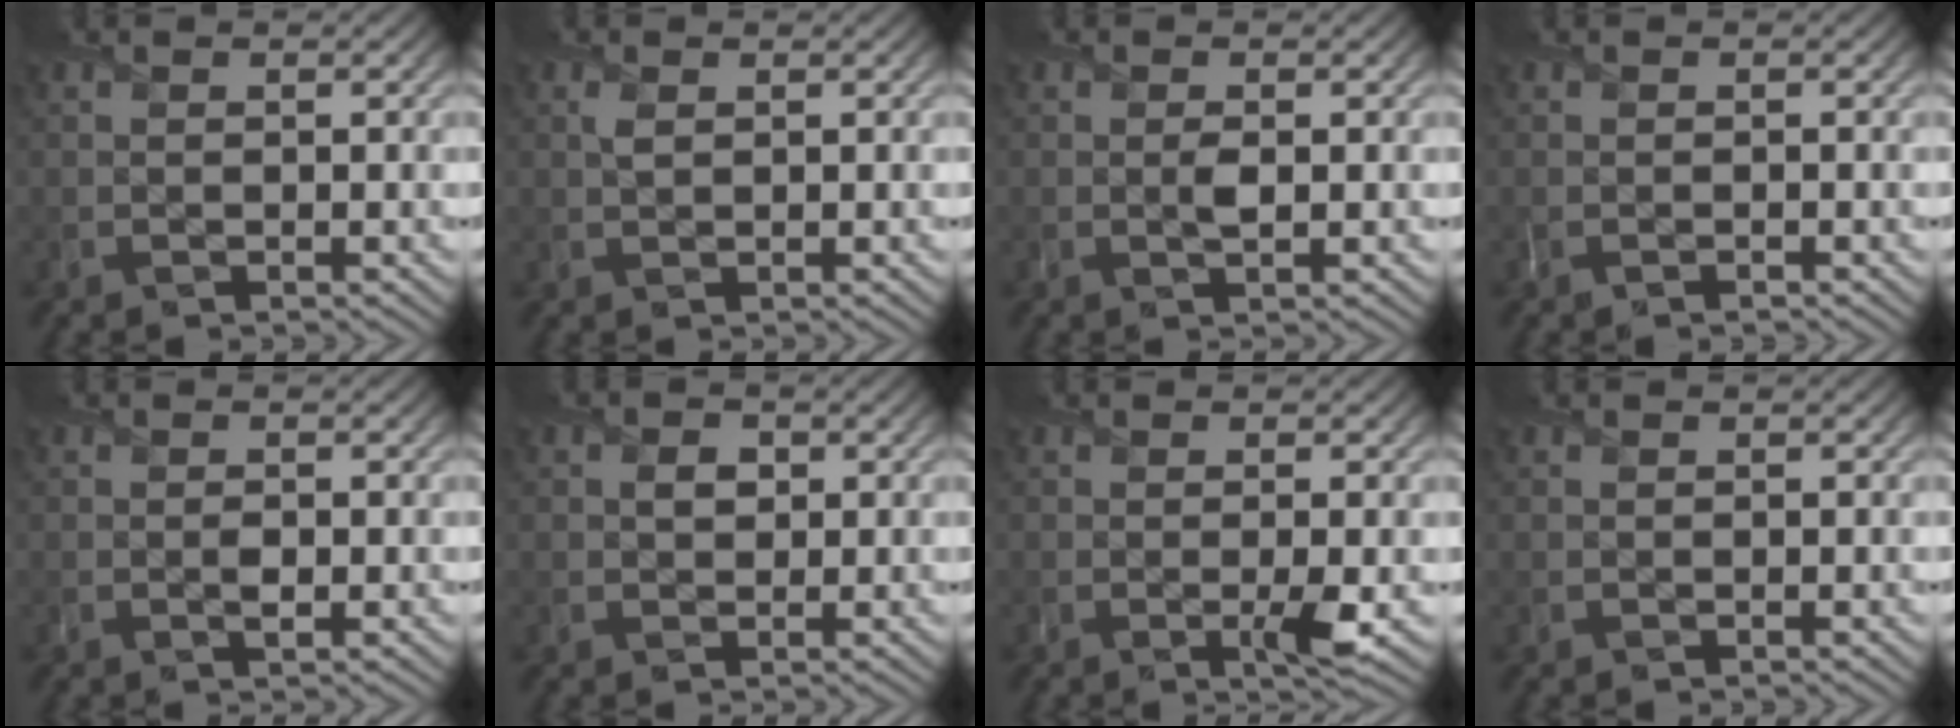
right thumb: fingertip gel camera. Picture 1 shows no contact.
{"total": 1.1, "force": [0.5, 0.5, 0.8], "torque": [-0.023, 0.002, 0.011]}
{"total": 1.1, "force": [0.1, 0.5, 1.0], "torque": [-0.021, -0.001, 0.000]}
{"total": 0.6, "force": [-0.6, 0.2, 0.1], "torque": [-0.004, -0.002, -0.013]}
{"total": 1.0, "force": [-0.1, 0.6, 0.7], "torque": [-0.012, -0.003, -0.003]}
{"total": 1.7, "force": [0.4, 1.4, 0.9], "torque": [-0.018, -0.003, 0.004]}
{"total": 2.0, "force": [-0.3, 0.3, 1.9], "torque": [-0.034, -0.004, -0.007]}
{"total": 0.0}